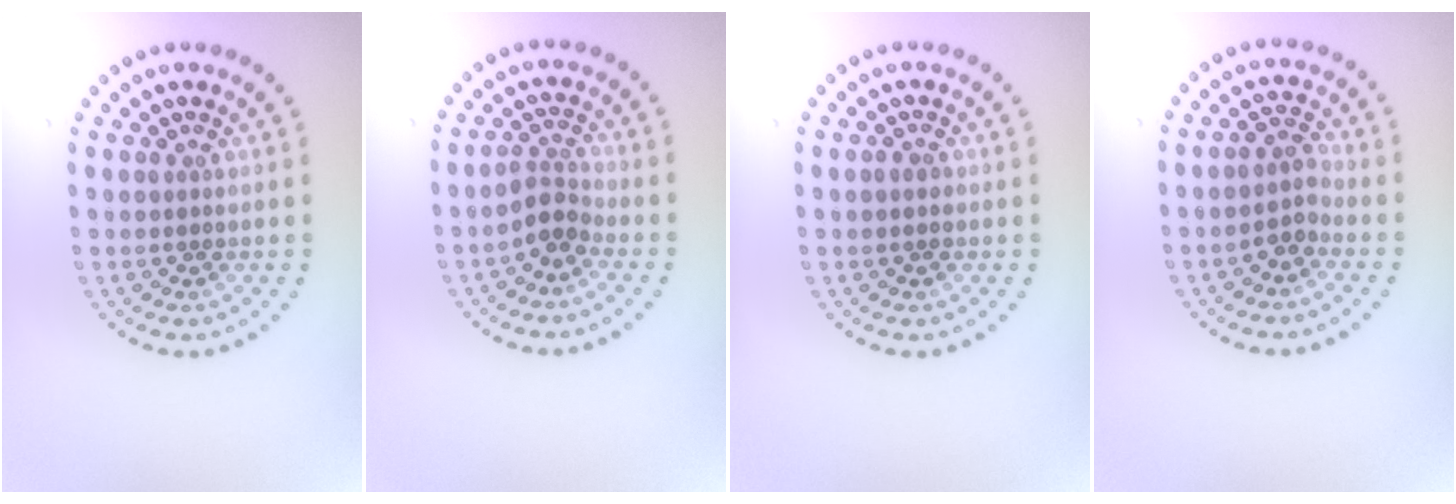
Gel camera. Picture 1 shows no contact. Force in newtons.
{"total": 2.1, "press": 1.6, "slide": 1.4}
{"total": 1.1, "press": 1.1, "slide": 0.1}
{"total": 2.1, "press": 1.7, "slide": 1.1}